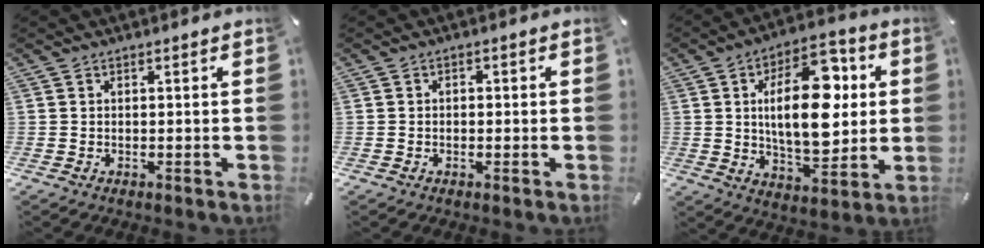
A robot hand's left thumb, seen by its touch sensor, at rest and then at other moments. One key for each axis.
{"total": 1.2, "fx": -0.4, "fy": 0.9, "fz": 0.6, "tx": -0.012, "ty": 0.005, "tz": -0.011}
{"total": 19.8, "fx": 3.6, "fy": 10.3, "fz": 16.5, "tx": -0.263, "ty": -0.006, "tz": 0.054}